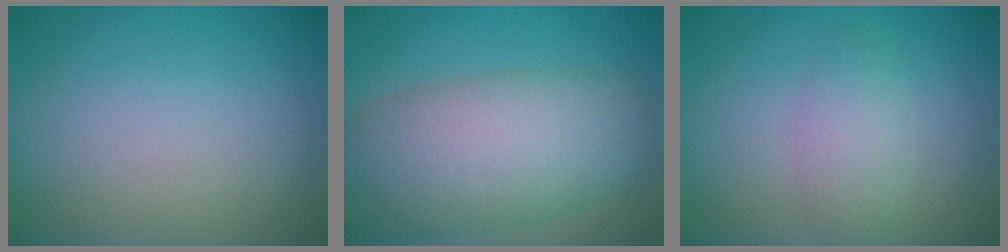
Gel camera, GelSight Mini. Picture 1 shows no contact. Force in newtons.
{"total": 10.0, "press": 10.0, "slide": 0.3}
{"total": 2.7, "press": 2.7, "slide": 0.1}